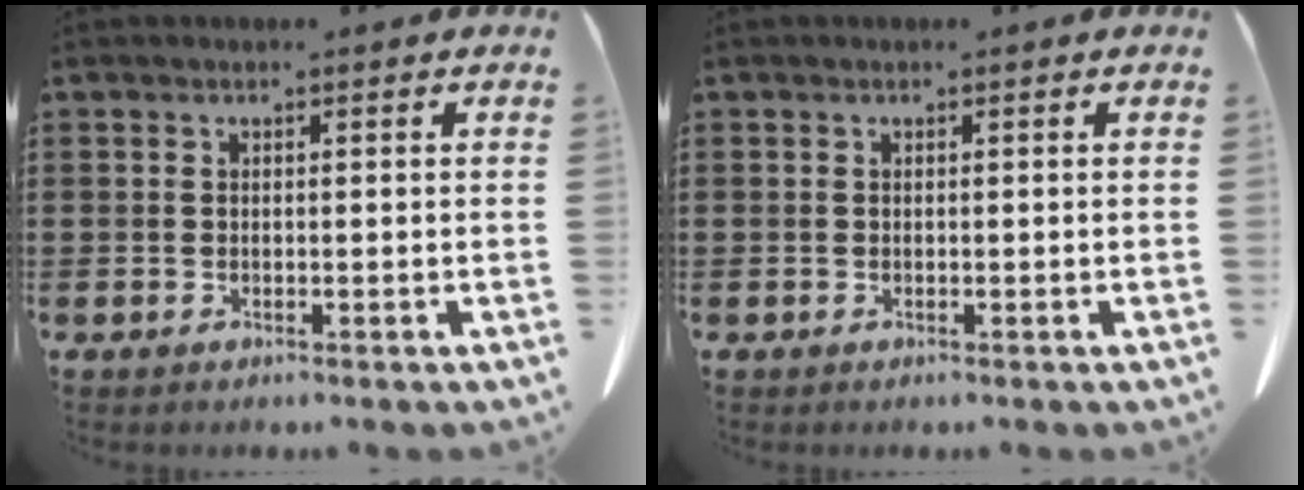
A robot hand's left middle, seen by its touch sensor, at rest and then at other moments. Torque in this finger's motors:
{"motor_torque": [-0.04, 0.02, 0.04, -0.01]}